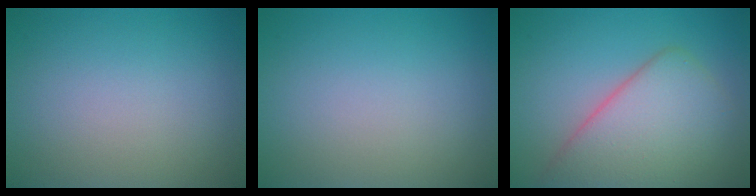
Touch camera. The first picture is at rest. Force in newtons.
{"total": 0.0}
{"total": 7.3, "press": 7.3, "slide": 0.5}